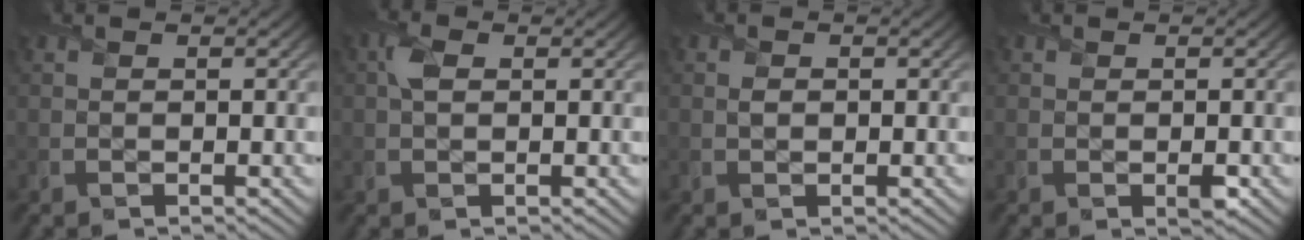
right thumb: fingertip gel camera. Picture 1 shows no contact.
{"total": 2.5, "force": [0.6, 1.5, 1.9], "torque": [-0.049, 0.006, 0.008]}
{"total": 1.1, "force": [0.1, 0.9, 0.5], "torque": [-0.012, -0.003, -0.001]}
{"total": 1.2, "force": [-0.4, 0.7, 0.9], "torque": [-0.015, -0.008, -0.007]}